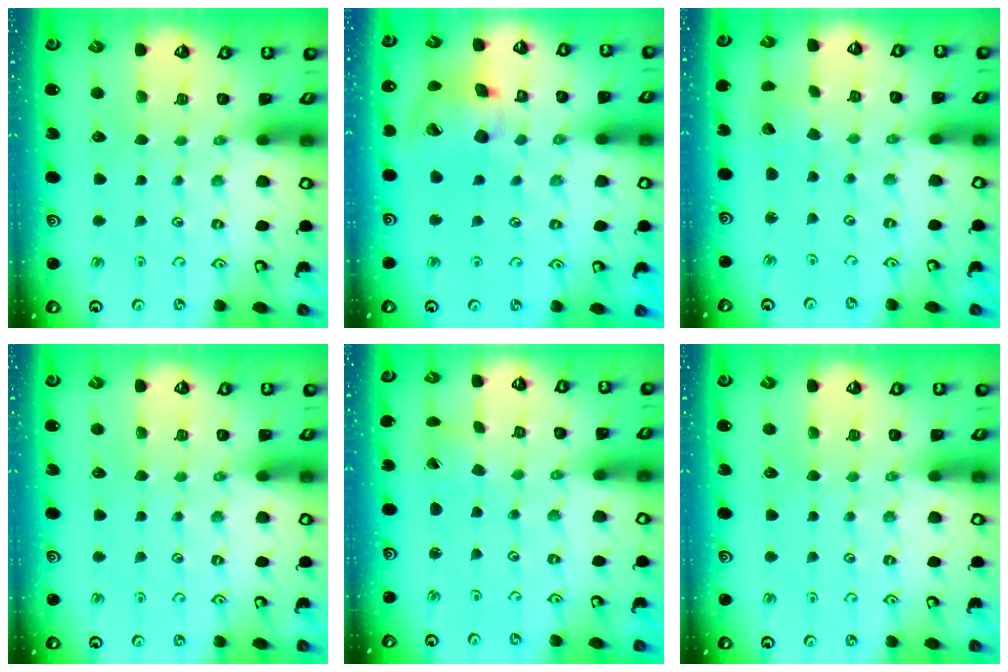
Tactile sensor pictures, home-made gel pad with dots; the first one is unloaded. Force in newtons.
{"total": 16.5, "press": 16.3, "slide": 2.5}
{"total": 2.1, "press": 2.1, "slide": 0.2}
{"total": 0.0}
{"total": 0.5, "press": 0.5, "slide": 0.1}
{"total": 0.0}